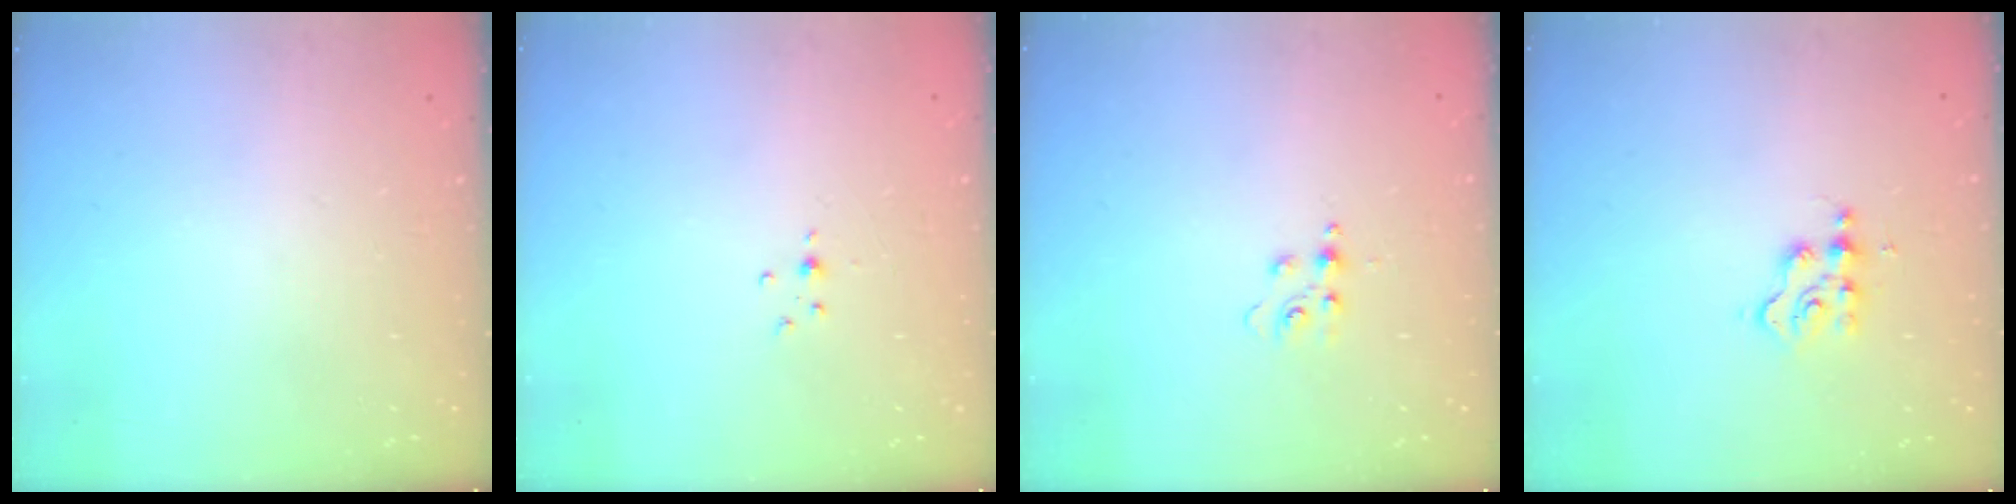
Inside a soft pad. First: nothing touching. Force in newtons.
{"total": 3.2, "press": 3.0, "slide": 1.1}
{"total": 4.8, "press": 4.7, "slide": 1.1}
{"total": 2.7, "press": 2.7, "slide": 0.4}